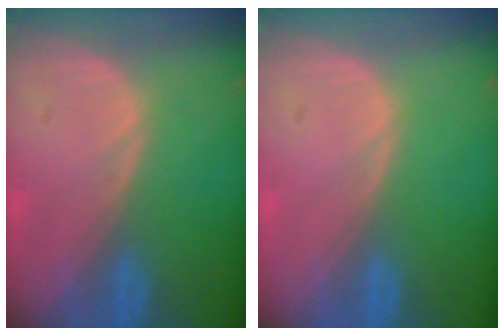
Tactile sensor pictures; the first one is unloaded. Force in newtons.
{"total": 0.0}